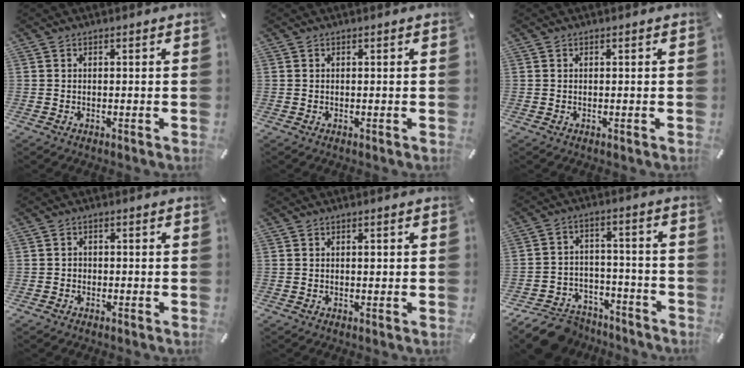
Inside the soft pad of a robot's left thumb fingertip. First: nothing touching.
{"total": 0.0}
{"total": 0.0}
{"total": 1.5, "force": [-0.8, 1.2, 0.4], "torque": [-0.007, 0.006, -0.018]}
{"total": 1.0, "force": [0.2, 0.6, 0.9], "torque": [-0.009, -0.002, 0.000]}
{"total": 10.3, "force": [-7.7, 6.2, 2.8], "torque": [-0.031, 0.057, -0.135]}